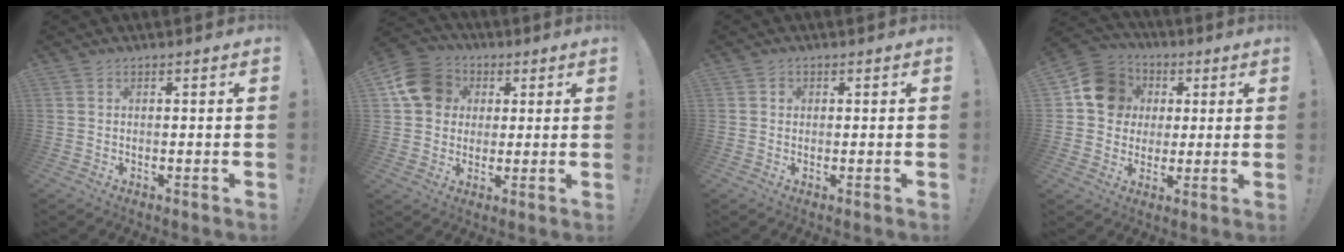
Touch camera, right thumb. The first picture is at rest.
{"total": 13.3, "force": [3.6, 11.4, 5.8], "torque": [-0.077, -0.004, 0.070]}
{"total": 0.9, "force": [0.1, 0.9, 0.3], "torque": [0.000, 0.002, 0.002]}
{"total": 14.3, "force": [3.3, 12.6, 5.8], "torque": [-0.065, -0.002, 0.071]}